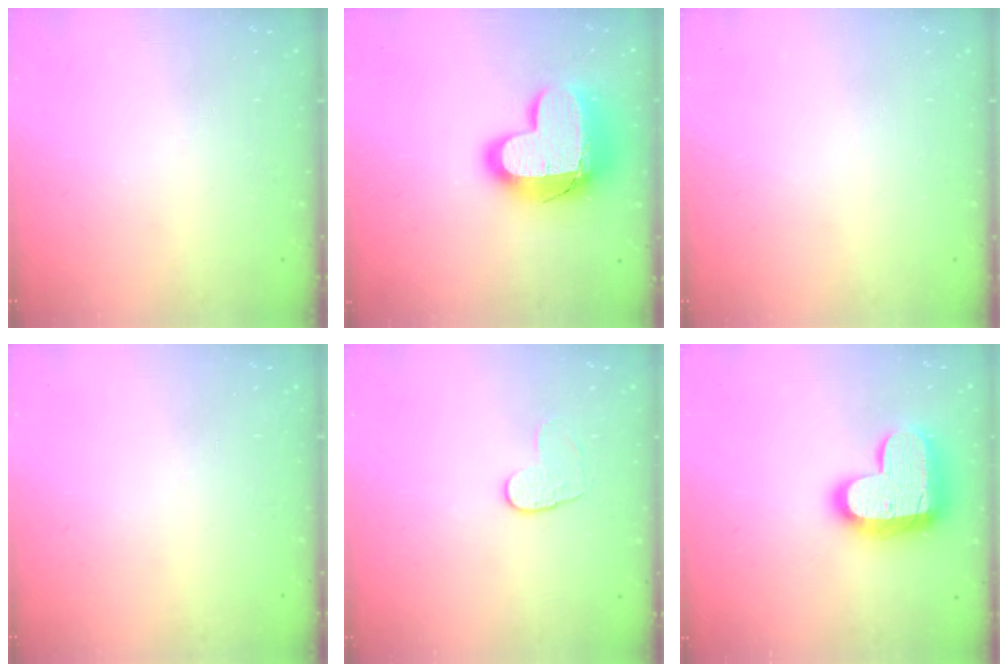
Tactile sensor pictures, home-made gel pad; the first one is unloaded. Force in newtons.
{"total": 18.5, "press": 18.5, "slide": 1.2}
{"total": 0.0}
{"total": 0.0}
{"total": 5.8, "press": 5.7, "slide": 0.5}
{"total": 18.0, "press": 18.0, "slide": 1.3}